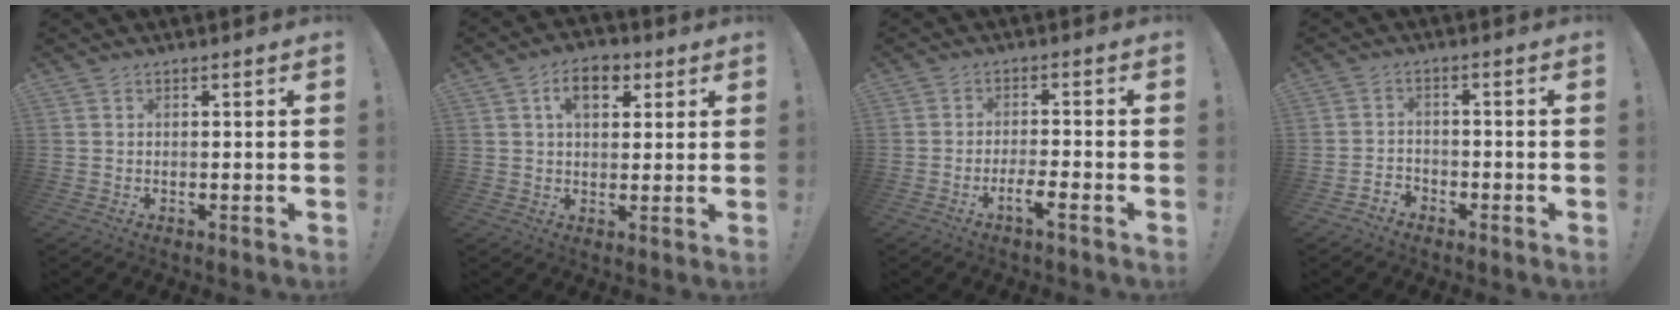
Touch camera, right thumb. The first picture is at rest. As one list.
[{"total": 8.3, "force": [3.4, 5.3, 5.5], "torque": [-0.078, 0.002, 0.060]}, {"total": 4.9, "force": [-3.0, 0.3, 3.9], "torque": [-0.070, 0.003, -0.054]}, {"total": 3.4, "force": [-3.0, 1.5, 0.4], "torque": [-0.008, 0.005, -0.058]}]